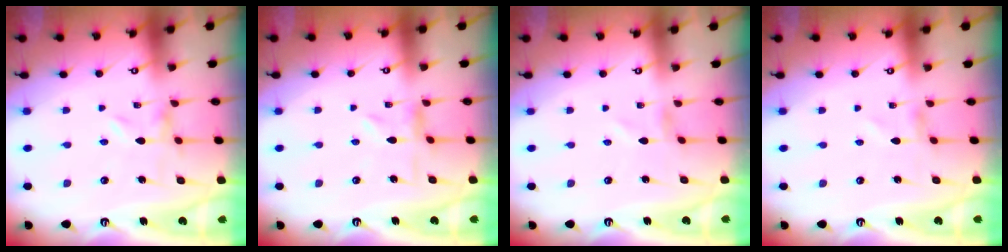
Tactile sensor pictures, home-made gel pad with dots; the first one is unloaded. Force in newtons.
{"total": 2.4, "press": 2.4, "slide": 0.3}
{"total": 0.7, "press": 0.7, "slide": 0.2}
{"total": 0.5, "press": 0.5, "slide": 0.1}